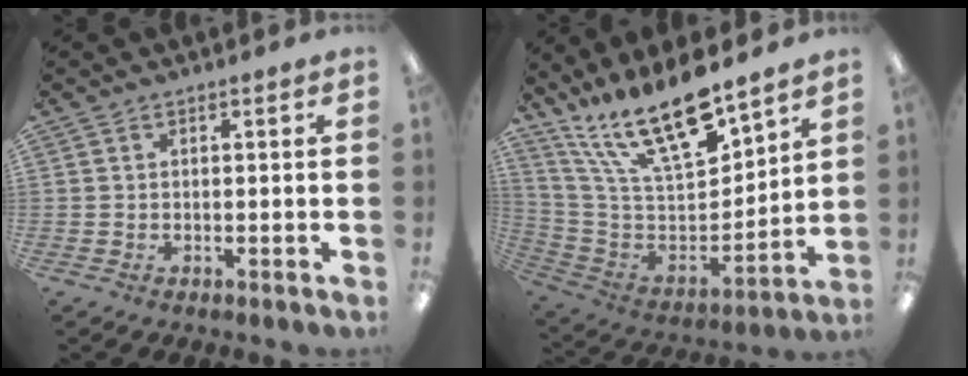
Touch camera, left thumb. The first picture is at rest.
{"total": 20.5, "force": [15.5, 6.4, 11.8], "torque": [-0.241, -0.104, 0.273]}